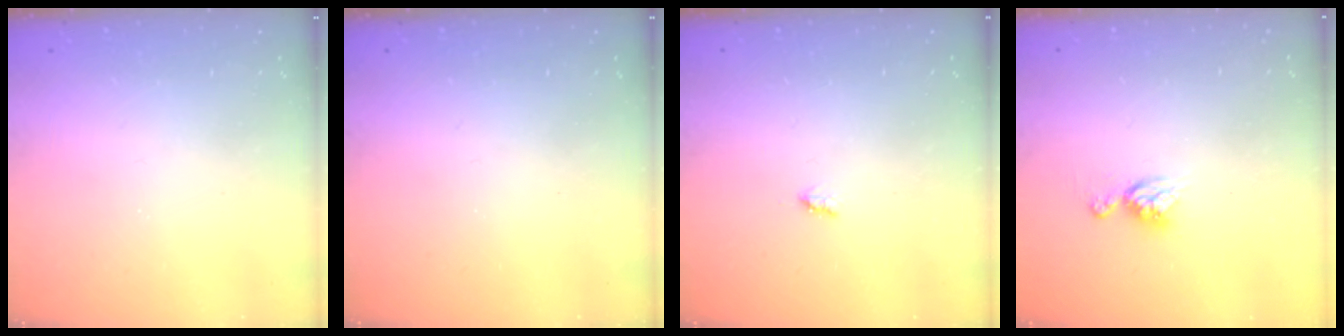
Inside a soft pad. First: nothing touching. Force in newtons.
{"total": 0.0}
{"total": 1.9, "press": 1.9, "slide": 0.3}
{"total": 8.0, "press": 7.9, "slide": 0.7}